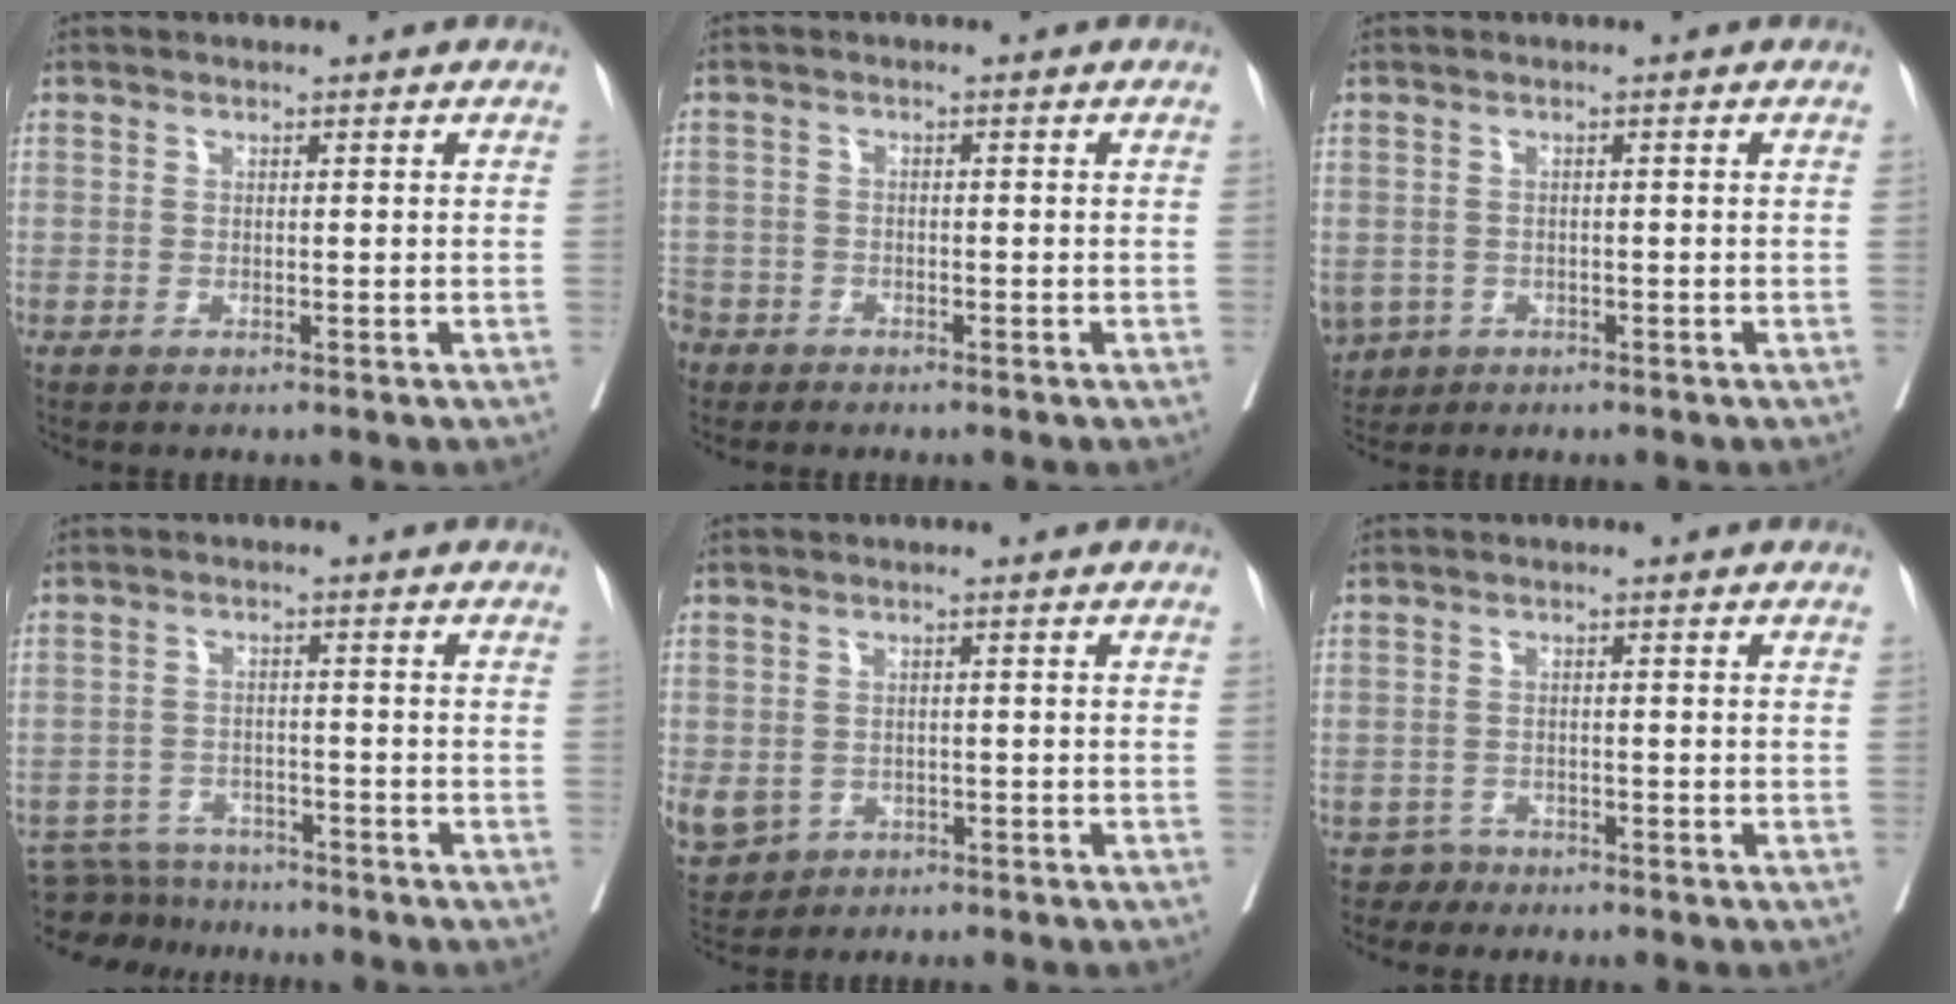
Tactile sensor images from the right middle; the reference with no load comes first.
{"total": 4.5, "force": [-3.5, 2.9, 0.3], "torque": [-0.016, 0.002, -0.072]}
{"total": 7.0, "force": [-3.2, 5.9, 2.3], "torque": [-0.066, -0.002, -0.045]}
{"total": 7.0, "force": [-6.7, 1.9, 0.0], "torque": [-0.004, 0.002, -0.110]}
{"total": 8.4, "force": [-3.2, 7.1, 3.1], "torque": [-0.099, -0.001, -0.041]}
{"total": 1.7, "force": [-1.4, 0.7, -0.7], "torque": [0.012, 0.002, -0.026]}